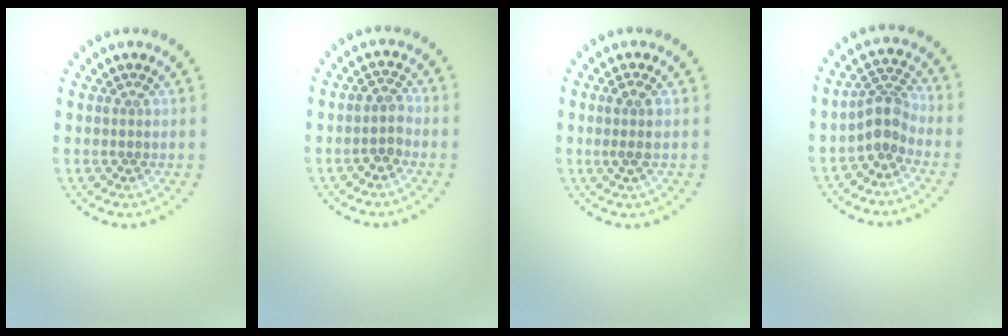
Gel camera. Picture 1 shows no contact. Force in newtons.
{"total": 1.5, "press": 1.4, "slide": 0.6}
{"total": 1.4, "press": 1.2, "slide": 0.7}
{"total": 2.7, "press": 2.0, "slide": 1.8}